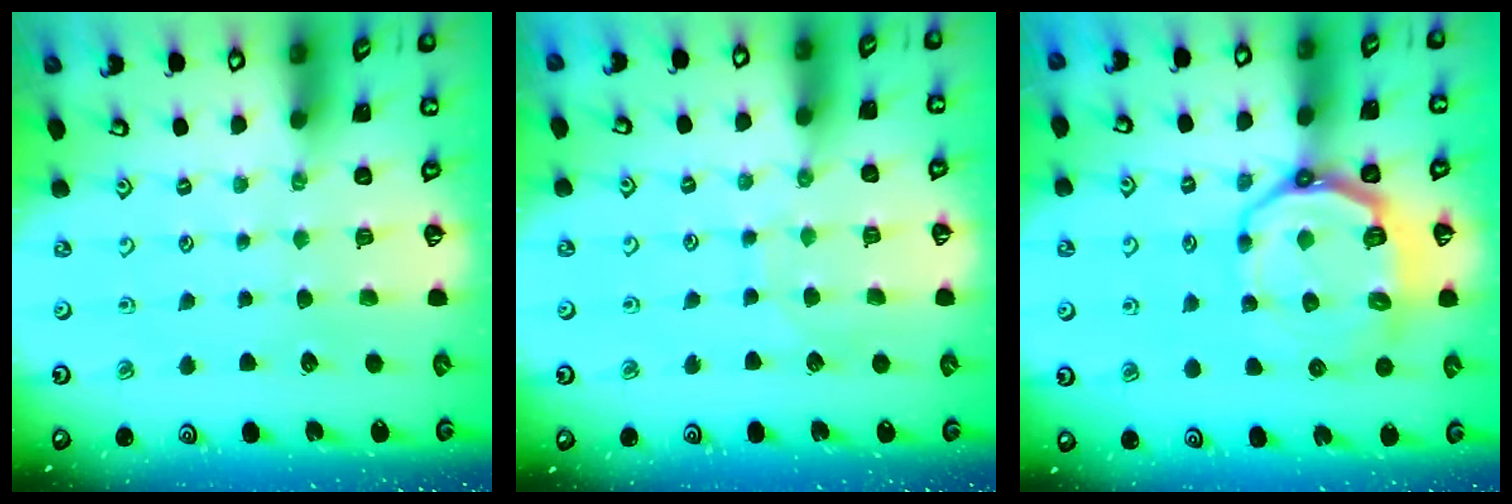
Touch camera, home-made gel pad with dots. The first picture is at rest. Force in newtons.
{"total": 6.3, "press": 6.3, "slide": 0.2}
{"total": 13.3, "press": 12.7, "slide": 3.9}